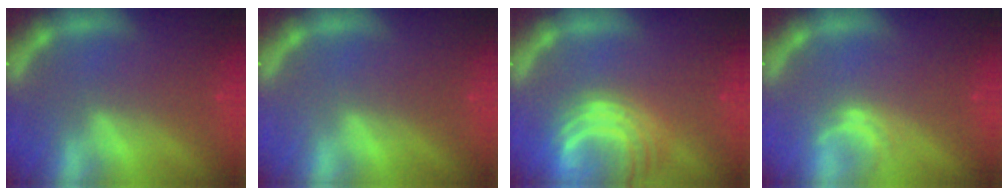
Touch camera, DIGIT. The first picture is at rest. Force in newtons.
{"total": 0.0}
{"total": 7.6}
{"total": 1.5}